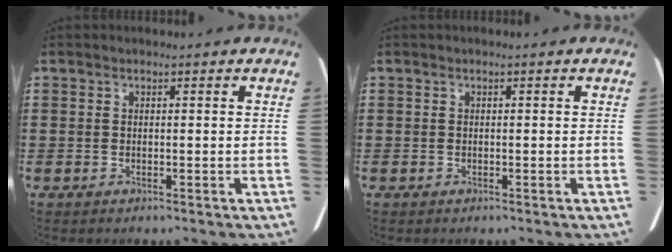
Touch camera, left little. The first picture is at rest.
{"total": 0.0}